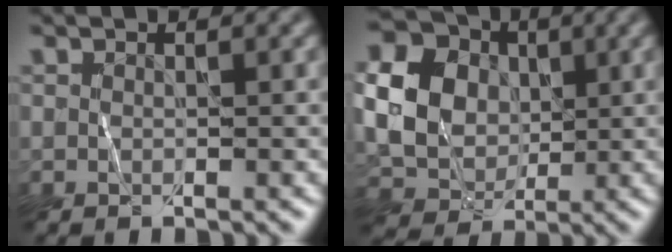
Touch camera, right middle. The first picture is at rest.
{"total": 8.6, "force": [1.2, 7.2, 4.5], "torque": [-0.119, 0.002, 0.022]}